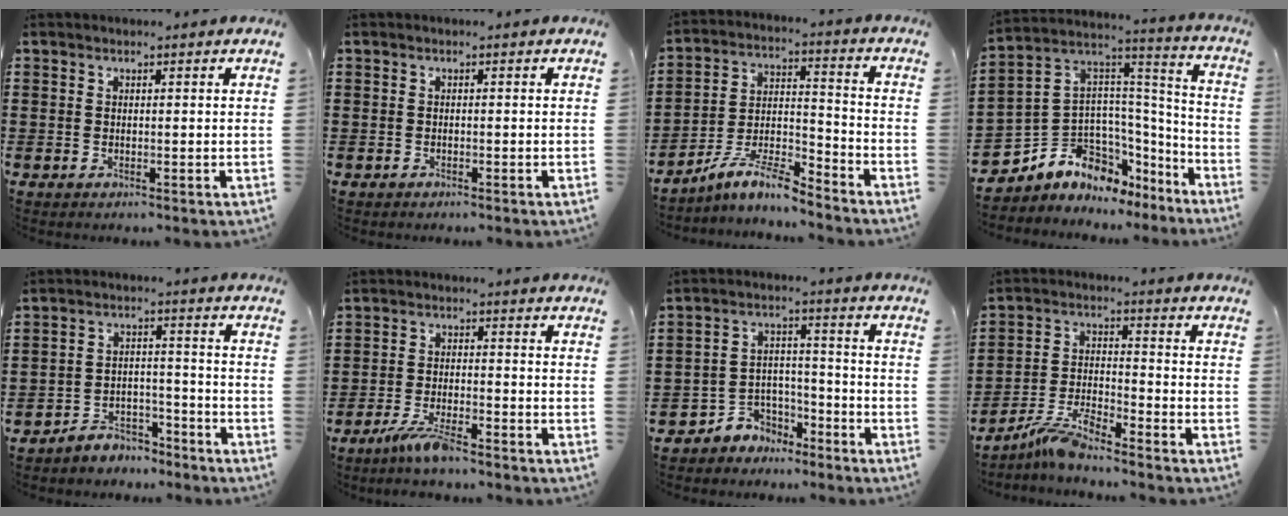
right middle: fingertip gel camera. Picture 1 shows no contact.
{"total": 0.6, "force": [-0.6, 0.2, 0.1], "torque": [-0.002, 0.001, -0.013]}
{"total": 8.6, "force": [-7.6, 1.2, 4.0], "torque": [-0.080, 0.012, -0.148]}
{"total": 6.4, "force": [-3.4, 5.4, 0.6], "torque": [-0.051, -0.026, -0.064]}
{"total": 4.6, "force": [-4.4, 1.2, -0.1], "torque": [-0.003, 0.009, -0.093]}
{"total": 4.9, "force": [-4.0, 0.2, 2.9], "torque": [-0.072, -0.012, -0.078]}
{"total": 4.8, "force": [-4.2, 2.4, -0.2], "torque": [-0.007, 0.009, -0.088]}
{"total": 6.3, "force": [-5.5, 0.4, 2.9], "torque": [-0.072, -0.007, -0.110]}